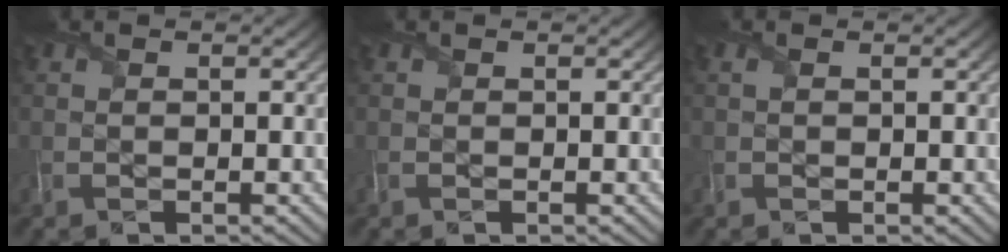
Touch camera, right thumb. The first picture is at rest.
{"total": 0.0}
{"total": 0.7, "force": [0.0, 0.5, 0.4], "torque": [-0.007, 0.000, 0.003]}